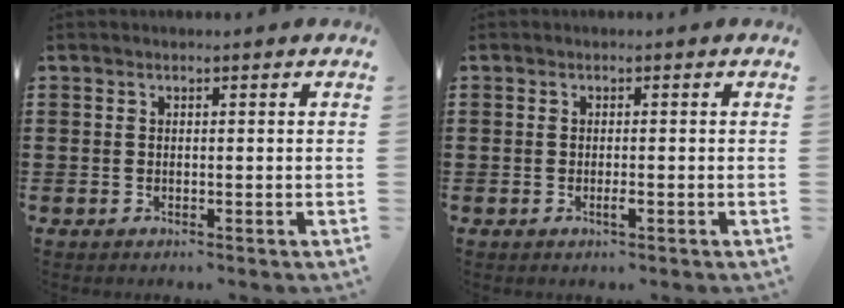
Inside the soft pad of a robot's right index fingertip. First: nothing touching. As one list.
[{"total": 1.4, "force": [-0.6, 0.1, 1.2], "torque": [-0.030, -0.006, -0.013]}]